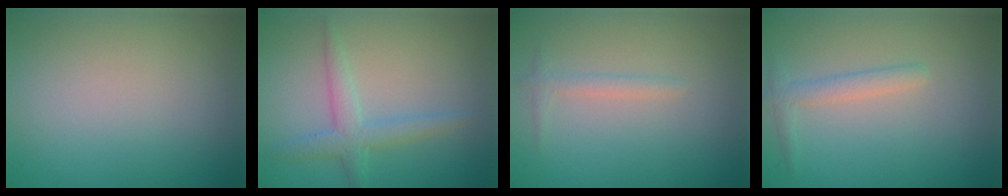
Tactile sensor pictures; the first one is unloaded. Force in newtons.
{"total": 2.5, "press": 2.5, "slide": 0.1}
{"total": 1.1, "press": 1.1, "slide": 0.1}
{"total": 1.6, "press": 1.6, "slide": 0.1}